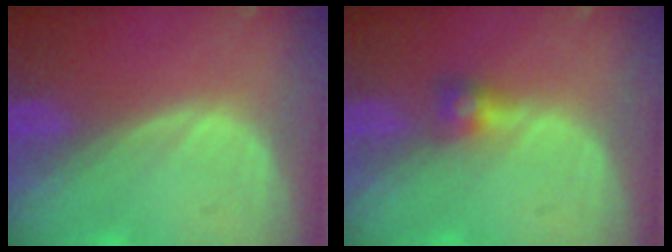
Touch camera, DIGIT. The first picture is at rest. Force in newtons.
{"total": 2.6, "press": 2.5, "slide": 0.2}